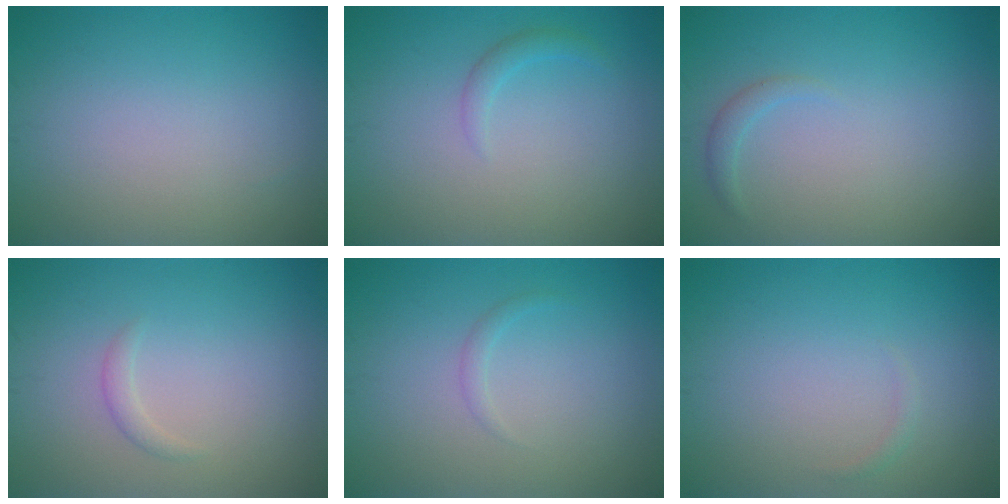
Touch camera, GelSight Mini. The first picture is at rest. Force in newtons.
{"total": 1.2, "press": 1.1, "slide": 0.1}
{"total": 1.0, "press": 1.0, "slide": 0.1}
{"total": 0.9, "press": 0.9, "slide": 0.1}
{"total": 0.7, "press": 0.7, "slide": 0.1}
{"total": 0.5, "press": 0.5, "slide": 0.0}